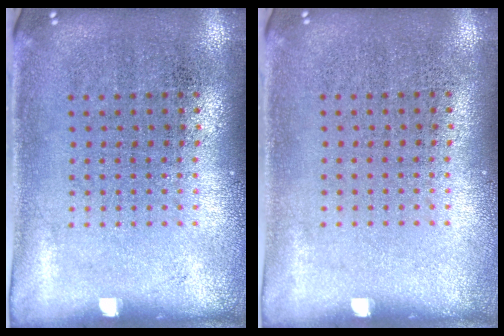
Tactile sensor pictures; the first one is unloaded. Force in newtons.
{"total": 0.0}